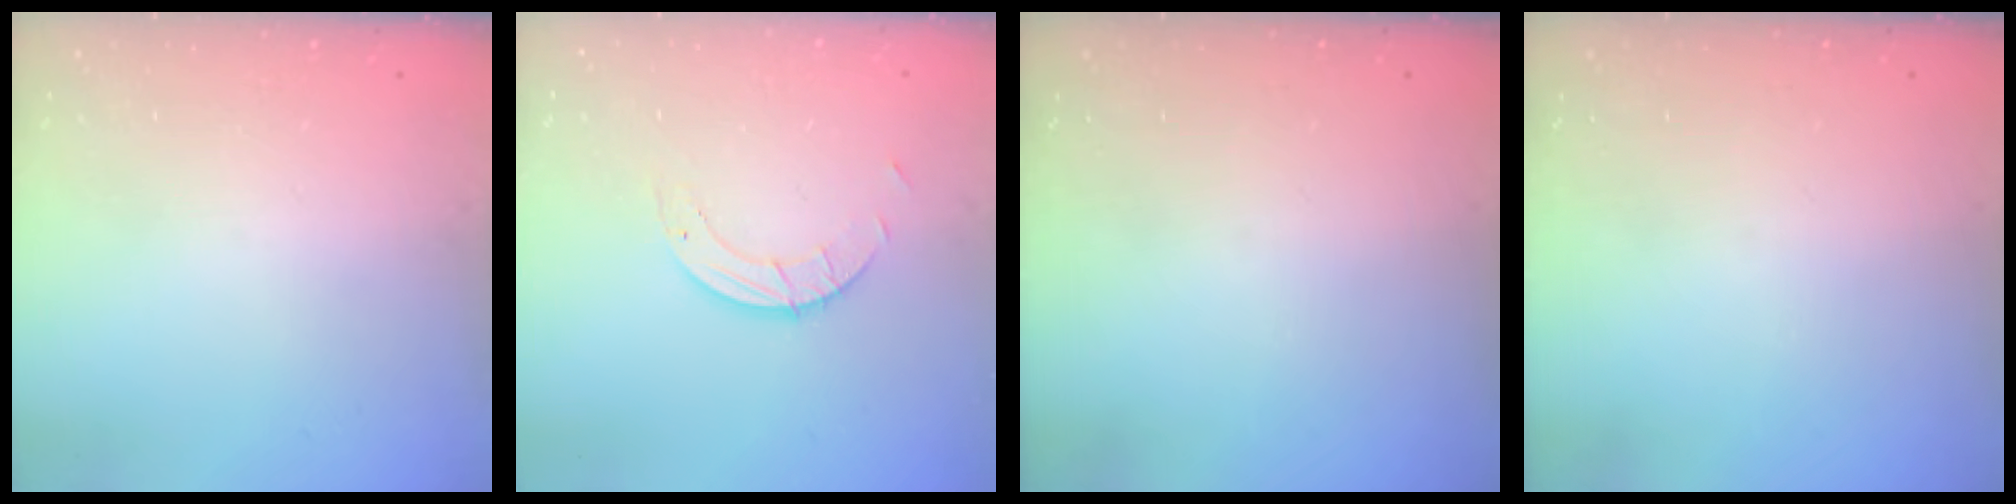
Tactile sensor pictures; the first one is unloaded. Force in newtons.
{"total": 4.3, "press": 4.3, "slide": 0.3}
{"total": 0.0}
{"total": 0.0}